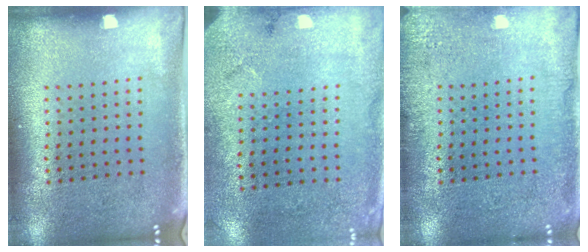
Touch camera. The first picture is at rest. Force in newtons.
{"total": 2.7, "press": 2.2, "slide": 1.6}
{"total": 2.5, "press": 2.4, "slide": 0.5}